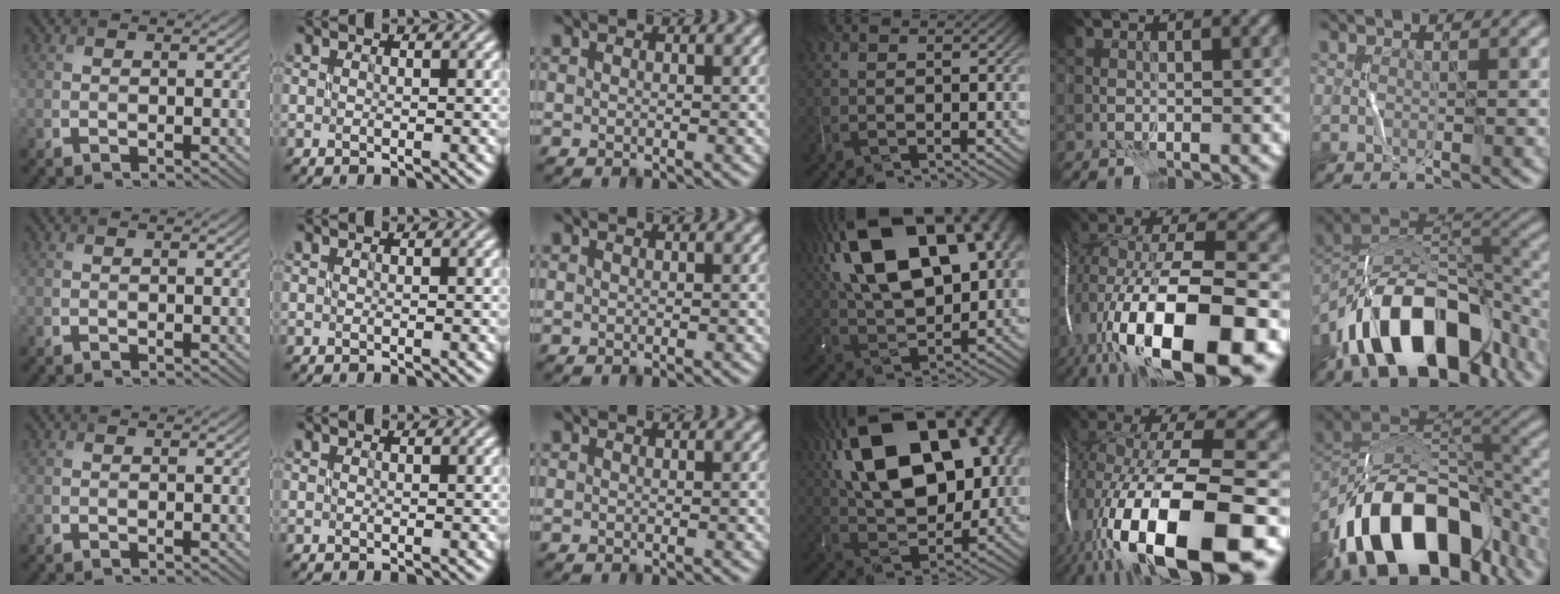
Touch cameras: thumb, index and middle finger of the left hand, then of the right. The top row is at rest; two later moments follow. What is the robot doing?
{"motion": "open", "object": "stapler"}